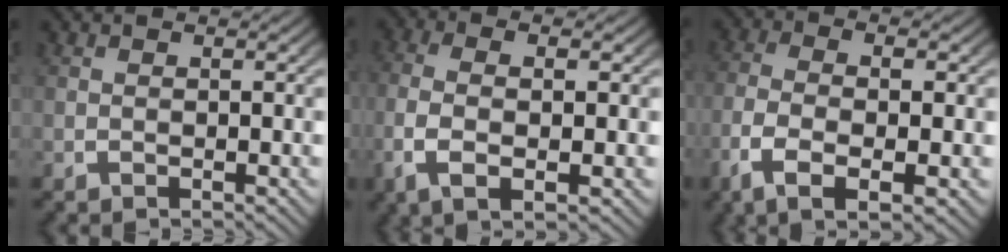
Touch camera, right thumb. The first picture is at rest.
{"total": 5.8, "force": [-0.6, 2.6, 5.1], "torque": [-0.124, -0.011, -0.003]}
{"total": 6.3, "force": [-1.7, 3.0, 5.3], "torque": [-0.125, -0.017, -0.022]}